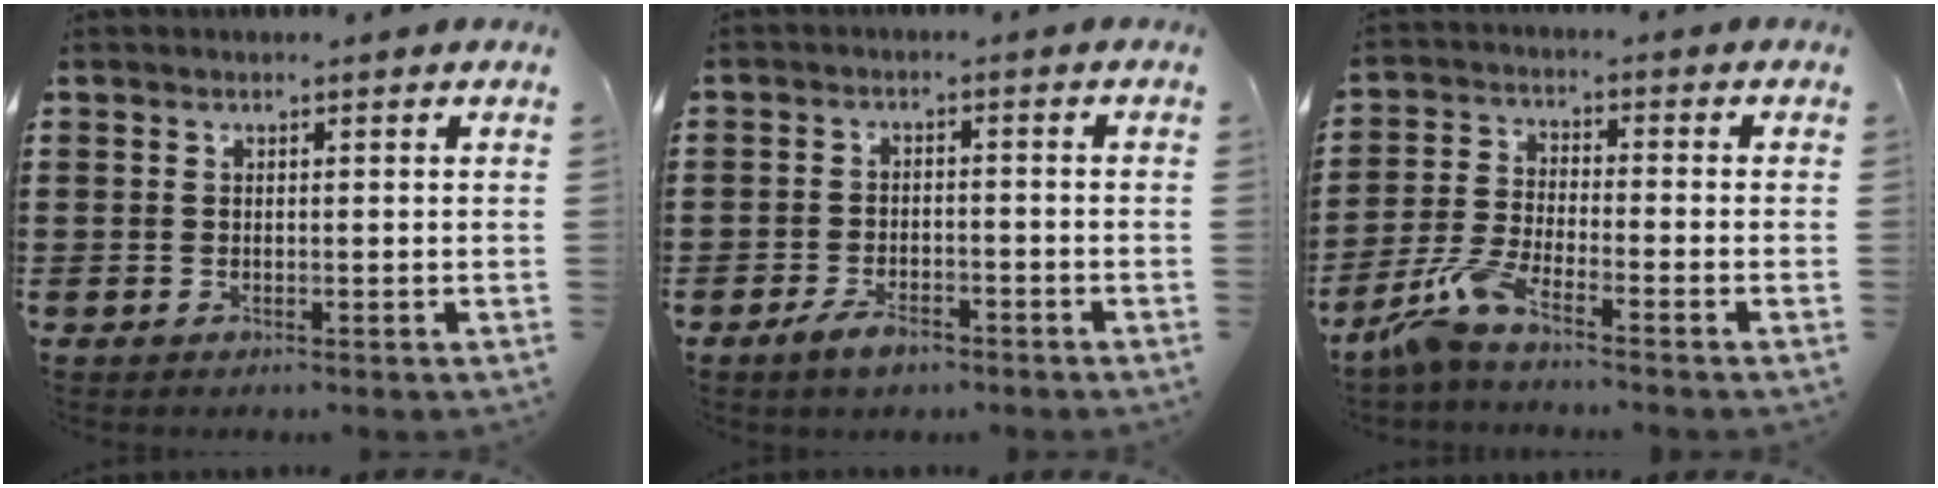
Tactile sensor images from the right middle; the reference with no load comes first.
{"total": 3.3, "force": [-2.6, 1.3, 1.6], "torque": [-0.034, 0.002, -0.051]}
{"total": 6.2, "force": [-4.8, 0.6, 3.8], "torque": [-0.106, -0.016, -0.098]}